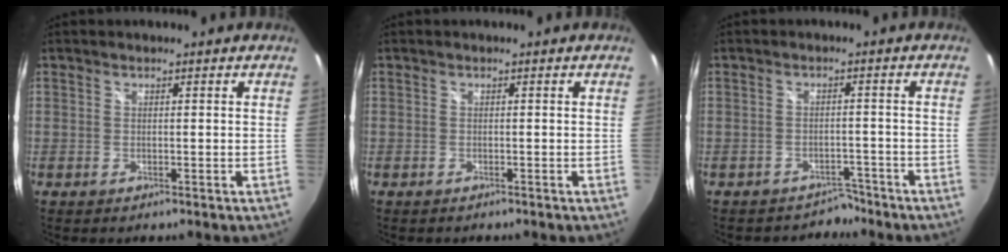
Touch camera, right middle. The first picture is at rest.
{"total": 0.6, "force": [-0.5, 0.3, 0.1], "torque": [-0.004, 0.001, -0.006]}
{"total": 3.9, "force": [-3.2, 2.1, -0.4], "torque": [0.011, 0.017, -0.046]}